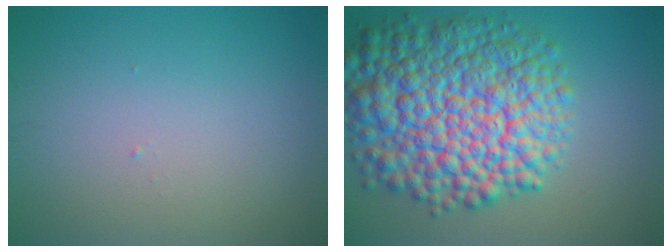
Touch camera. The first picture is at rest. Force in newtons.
{"total": 13.3, "press": 13.3, "slide": 0.3}